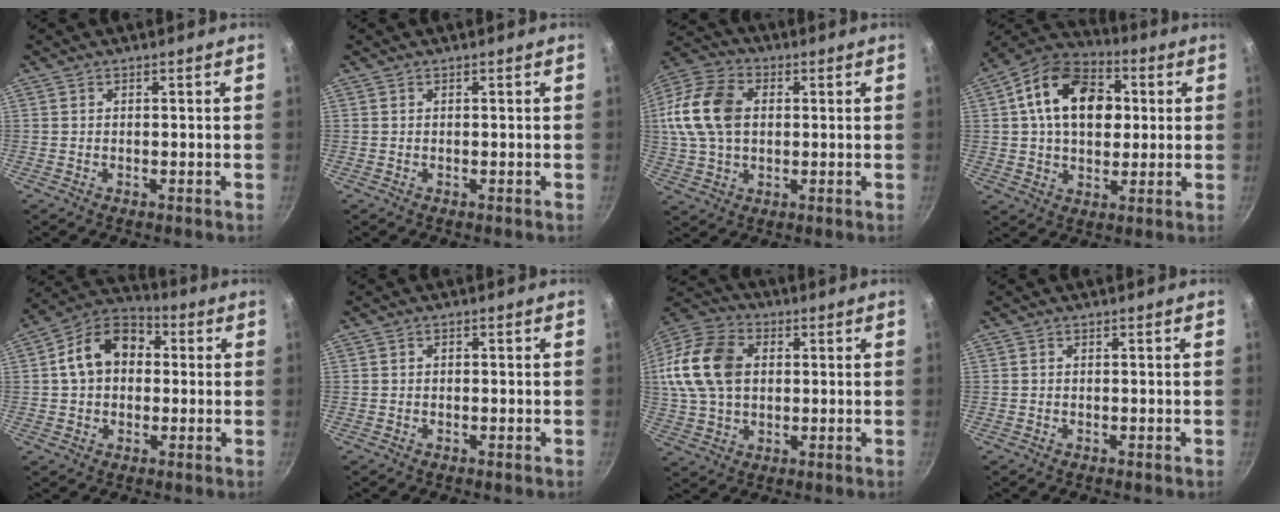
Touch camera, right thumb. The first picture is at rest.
{"total": 0.0}
{"total": 15.3, "force": [1.9, 10.6, 10.9], "torque": [-0.202, 0.019, 0.024]}
{"total": 18.0, "force": [3.4, 12.3, 12.6], "torque": [-0.177, 0.015, 0.041]}
{"total": 12.9, "force": [1.7, 9.7, 8.4], "torque": [-0.109, 0.033, 0.007]}
{"total": 0.5, "force": [-0.1, 0.5, 0.2], "torque": [-0.003, 0.004, -0.002]}
{"total": 17.3, "force": [2.6, 12.2, 11.9], "torque": [-0.222, 0.019, 0.039]}
{"total": 0.0}